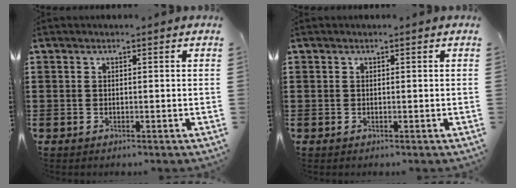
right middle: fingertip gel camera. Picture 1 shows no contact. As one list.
[{"total": 0.0}]